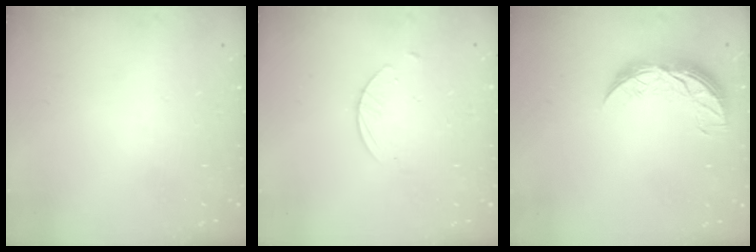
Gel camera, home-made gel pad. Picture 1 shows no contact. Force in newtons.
{"total": 2.7, "press": 2.6, "slide": 0.3}
{"total": 9.9, "press": 9.9, "slide": 0.5}